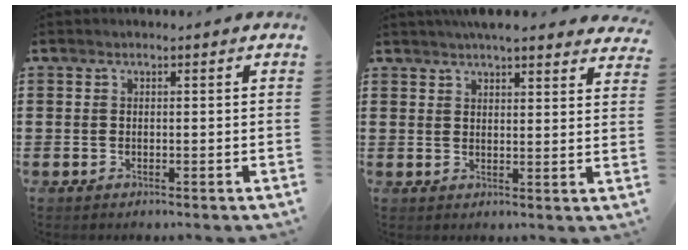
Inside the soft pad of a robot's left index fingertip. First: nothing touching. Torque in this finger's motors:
{"motor_torque": [2.14, 0.00, 0.51, 0.10]}